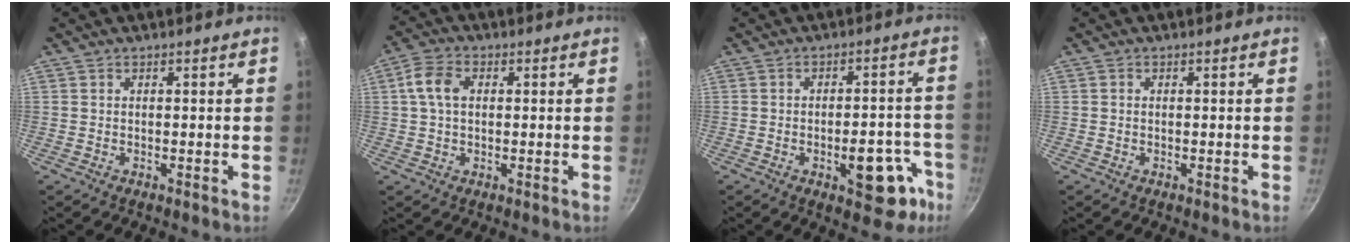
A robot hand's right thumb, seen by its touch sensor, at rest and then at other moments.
{"total": 5.9, "force": [0.9, 4.0, 4.3], "torque": [-0.083, 0.015, 0.010]}
{"total": 12.1, "force": [-5.3, 5.8, 9.2], "torque": [-0.061, 0.037, -0.063]}
{"total": 0.0}